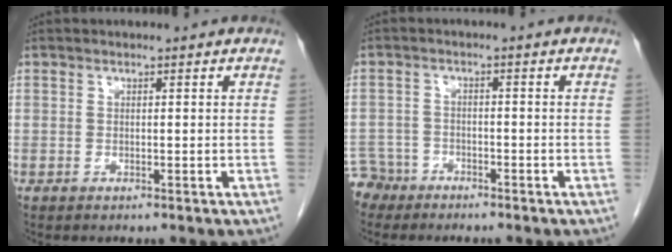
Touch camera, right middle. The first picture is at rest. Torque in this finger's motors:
{"motor_torque": [1.14, -1.00, 0.13, -0.06]}